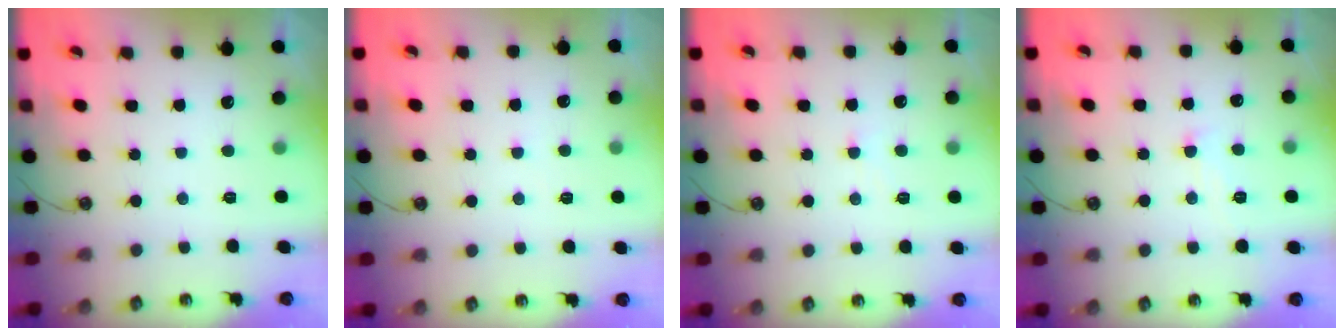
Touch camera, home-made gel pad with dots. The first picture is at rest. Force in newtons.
{"total": 5.8, "press": 5.8, "slide": 0.1}
{"total": 0.9, "press": 0.9, "slide": 0.1}
{"total": 1.8, "press": 1.7, "slide": 0.6}